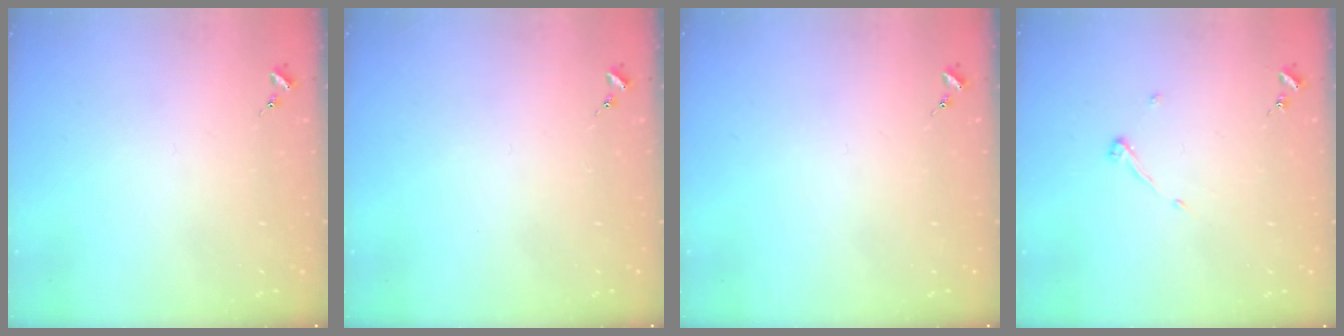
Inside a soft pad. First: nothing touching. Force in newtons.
{"total": 0.0}
{"total": 0.0}
{"total": 3.8, "press": 3.8, "slide": 0.6}